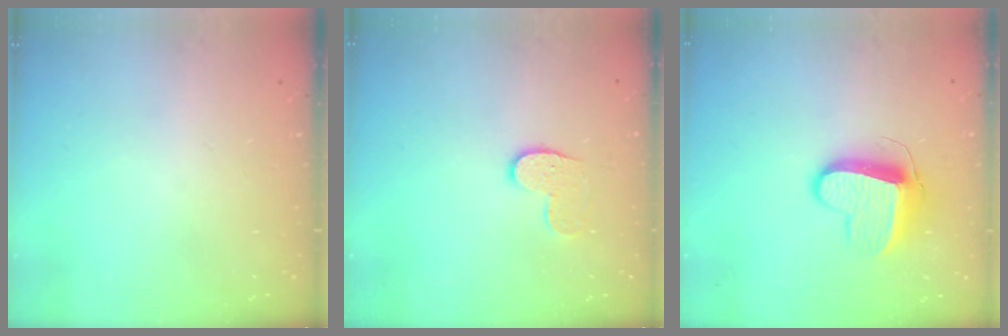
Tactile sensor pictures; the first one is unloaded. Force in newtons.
{"total": 8.2, "press": 8.2, "slide": 0.3}
{"total": 10.7, "press": 10.7, "slide": 0.5}